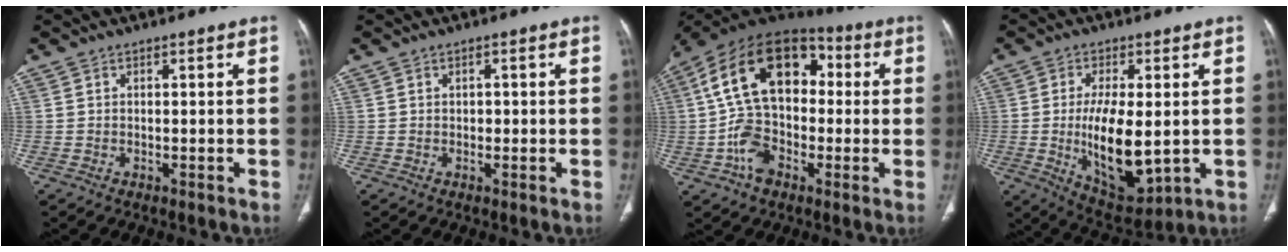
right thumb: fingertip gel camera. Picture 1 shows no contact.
{"total": 1.0, "force": [0.2, 0.8, 0.6], "torque": [-0.002, 0.001, 0.002]}
{"total": 21.0, "force": [-0.4, 14.2, 15.4], "torque": [-0.254, 0.035, -0.014]}
{"total": 14.3, "force": [-1.1, 6.3, 12.8], "torque": [-0.205, -0.022, -0.001]}